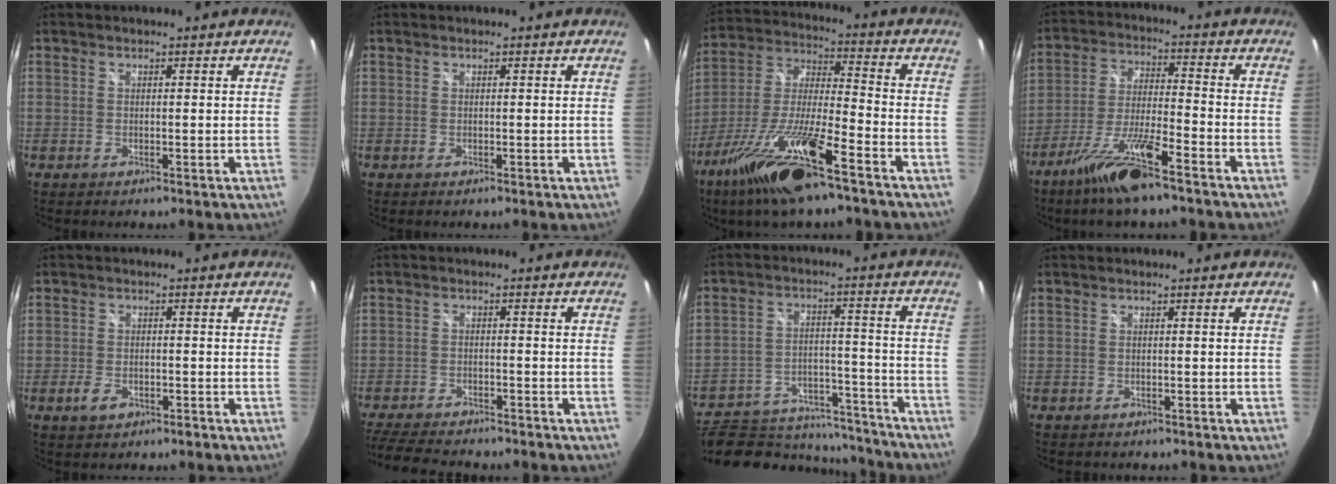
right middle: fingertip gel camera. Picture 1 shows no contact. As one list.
[{"total": 0.0}, {"total": 18.4, "force": [-11.9, 2.6, 13.9], "torque": [-0.282, -0.022, -0.227]}, {"total": 12.0, "force": [-8.8, 1.0, 8.2], "torque": [-0.176, -0.012, -0.162]}, {"total": 3.2, "force": [-1.8, 1.7, 1.9], "torque": [-0.045, -0.001, -0.032]}, {"total": 12.6, "force": [-11.1, 3.1, 5.1], "torque": [-0.129, -0.017, -0.179]}, {"total": 20.0, "force": [-15.8, 9.3, 7.9], "torque": [-0.166, 0.015, -0.202]}, {"total": 1.4, "force": [-1.3, 0.5, 0.2], "torque": [-0.009, -0.005, -0.017]}]